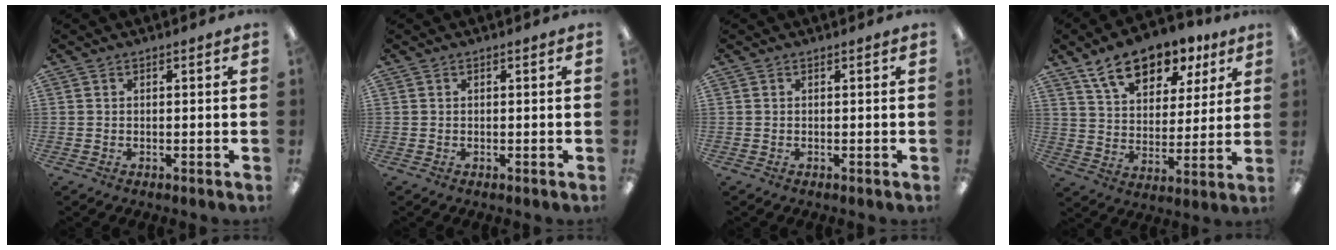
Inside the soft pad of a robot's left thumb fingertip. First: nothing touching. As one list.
[{"total": 0.0}, {"total": 0.0}, {"total": 14.5, "force": [10.0, 7.7, 7.1], "torque": [-0.116, -0.045, 0.179]}]